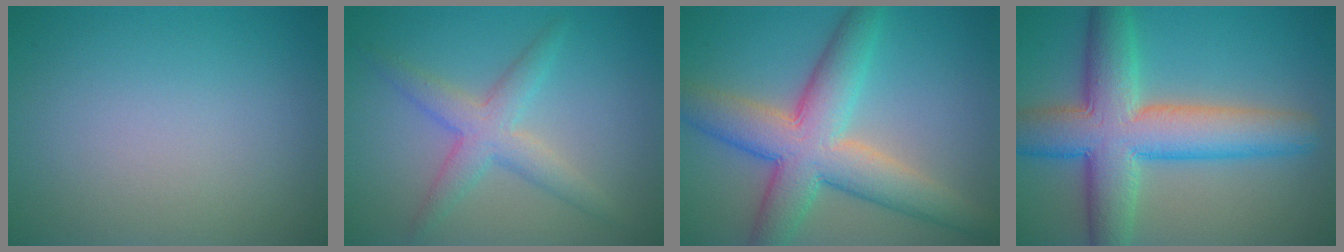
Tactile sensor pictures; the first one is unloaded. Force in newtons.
{"total": 3.6, "press": 3.6, "slide": 0.1}
{"total": 8.8, "press": 8.8, "slide": 0.2}
{"total": 9.8, "press": 9.8, "slide": 0.3}